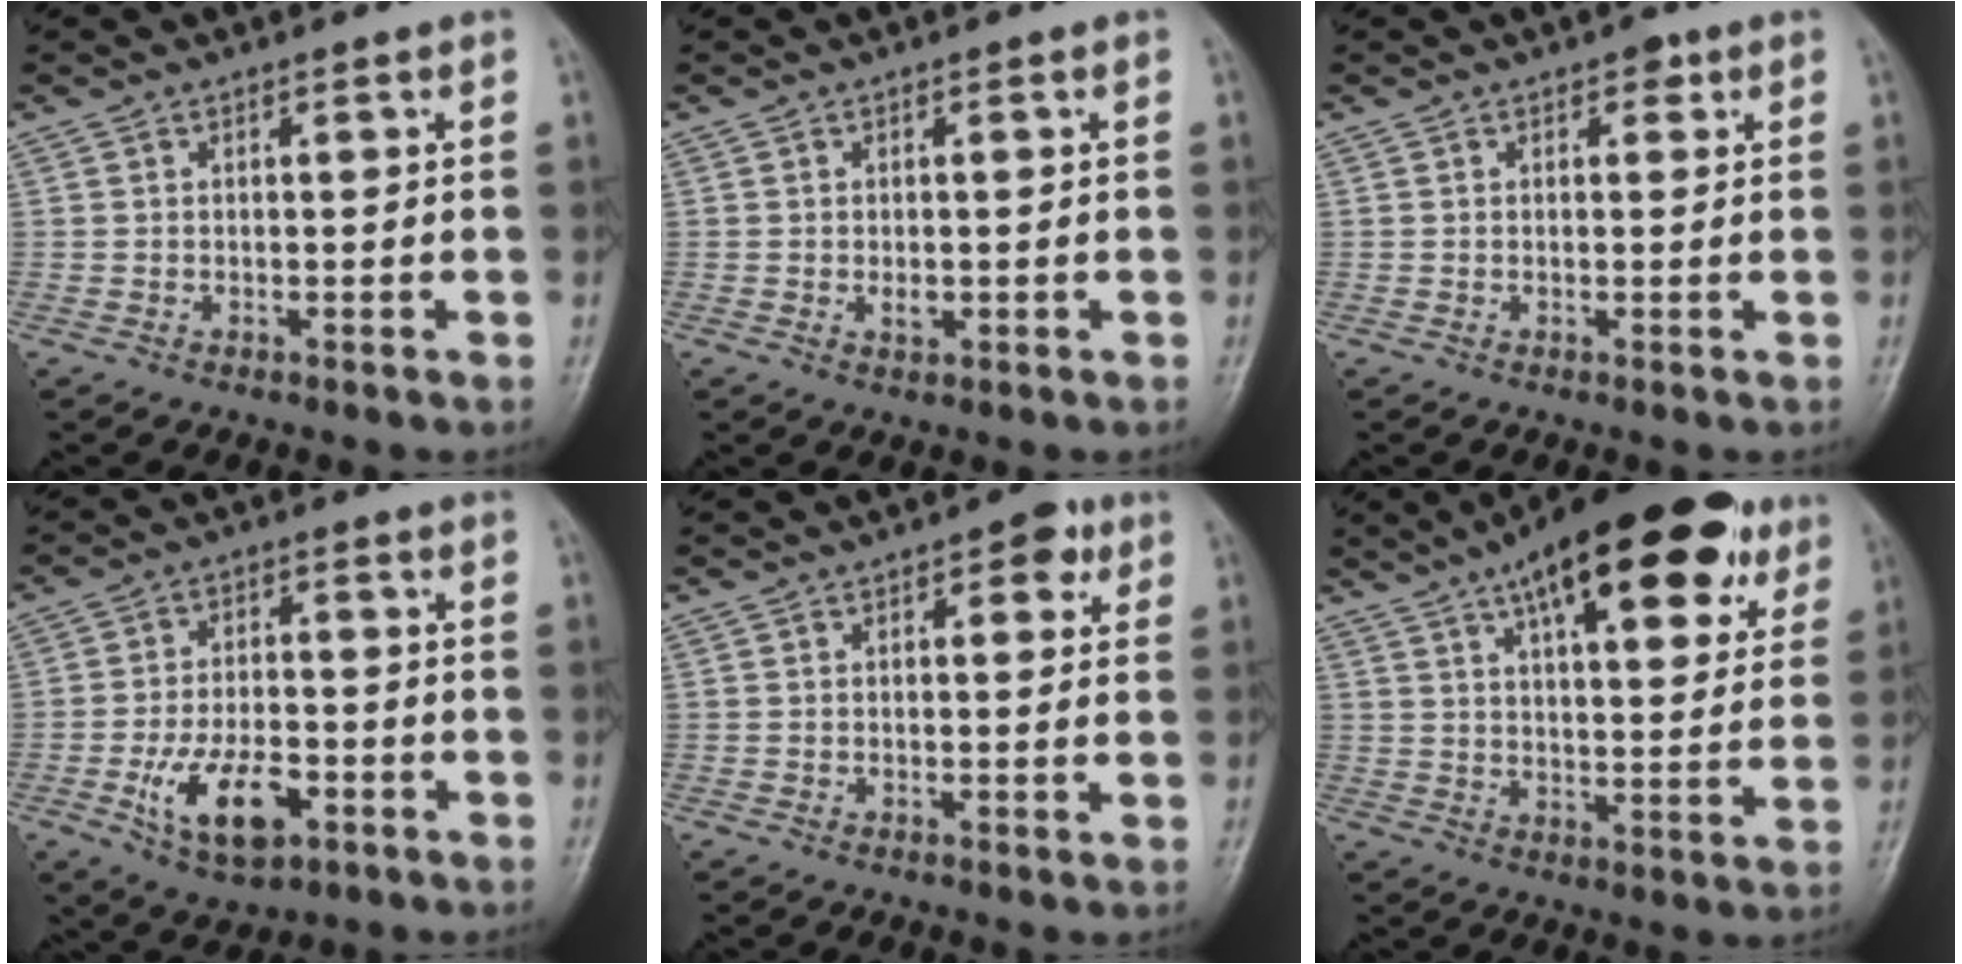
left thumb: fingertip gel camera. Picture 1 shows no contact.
{"total": 2.3, "force": [-0.3, 1.5, 1.7], "torque": [-0.018, 0.000, -0.005]}
{"total": 1.9, "force": [0.9, 1.3, 1.2], "torque": [0.000, 0.003, 0.007]}
{"total": 11.5, "force": [-4.4, 6.0, 8.7], "torque": [-0.144, 0.019, -0.072]}
{"total": 4.1, "force": [1.7, 2.2, 3.0], "torque": [-0.016, 0.003, 0.012]}
{"total": 22.6, "force": [12.6, 8.5, 16.7], "torque": [-0.218, -0.011, 0.182]}